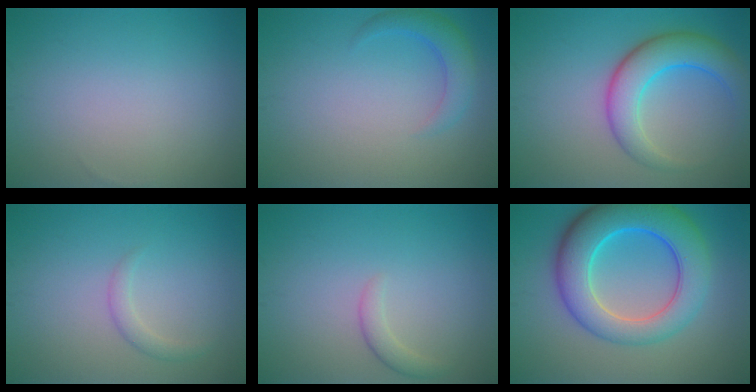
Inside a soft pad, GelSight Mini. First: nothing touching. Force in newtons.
{"total": 2.7, "press": 2.6, "slide": 0.3}
{"total": 5.9, "press": 5.9, "slide": 0.2}
{"total": 1.3, "press": 1.3, "slide": 0.1}
{"total": 1.4, "press": 1.4, "slide": 0.1}
{"total": 9.4, "press": 9.4, "slide": 0.4}